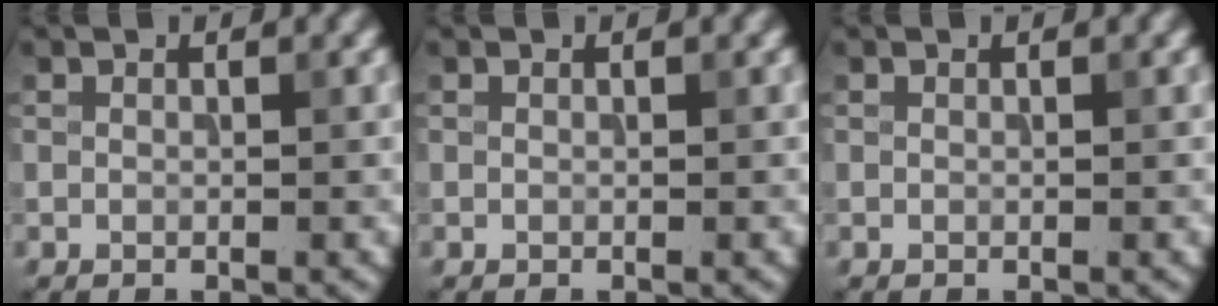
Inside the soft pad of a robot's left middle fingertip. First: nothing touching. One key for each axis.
{"total": 0.0}
{"total": 0.0}